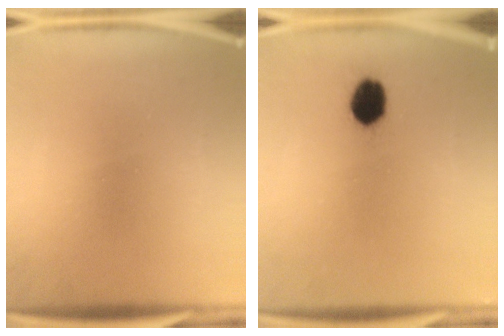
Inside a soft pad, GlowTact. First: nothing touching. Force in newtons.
{"total": 5.8}